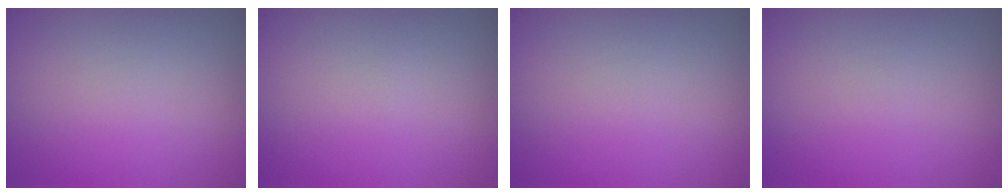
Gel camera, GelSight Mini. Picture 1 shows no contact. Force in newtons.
{"total": 0.0}
{"total": 0.0}
{"total": 0.0}